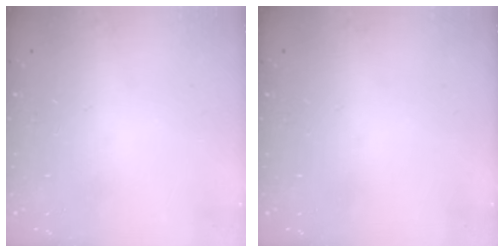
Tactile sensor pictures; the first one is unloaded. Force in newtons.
{"total": 0.0}